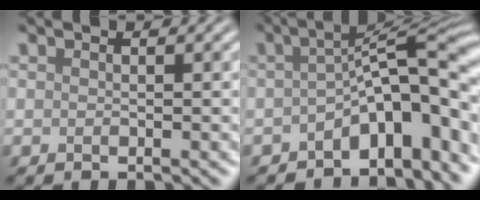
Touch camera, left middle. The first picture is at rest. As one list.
[{"total": 9.7, "force": [-3.3, 3.5, 8.4], "torque": [-0.099, 0.016, -0.063]}]